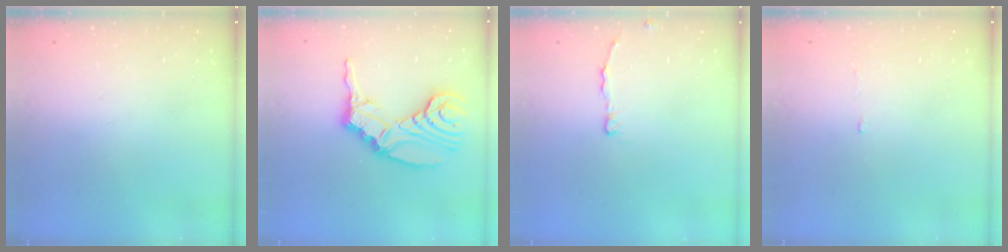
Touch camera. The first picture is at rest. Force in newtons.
{"total": 15.3, "press": 15.2, "slide": 2.1}
{"total": 4.0, "press": 3.9, "slide": 0.5}
{"total": 1.6, "press": 1.5, "slide": 0.3}